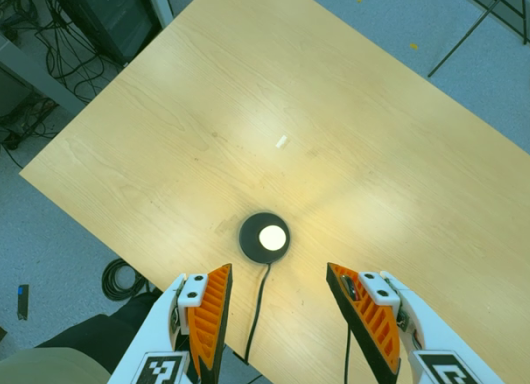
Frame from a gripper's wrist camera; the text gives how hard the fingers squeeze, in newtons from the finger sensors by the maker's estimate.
{"total": 0.0}